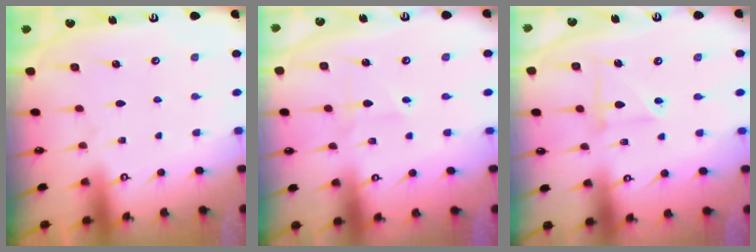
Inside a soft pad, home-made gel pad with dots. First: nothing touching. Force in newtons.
{"total": 2.4, "press": 2.2, "slide": 0.9}
{"total": 5.9, "press": 5.9, "slide": 0.5}